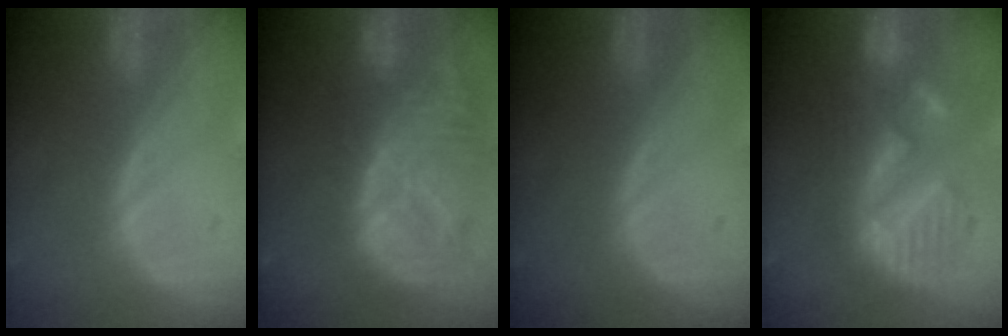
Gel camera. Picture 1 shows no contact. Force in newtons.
{"total": 12.4, "press": 10.7, "slide": 6.3}
{"total": 0.0}
{"total": 8.9, "press": 8.9, "slide": 0.0}